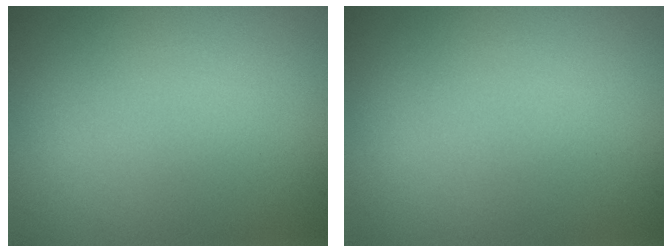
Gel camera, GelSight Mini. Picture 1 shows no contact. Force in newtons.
{"total": 0.0}